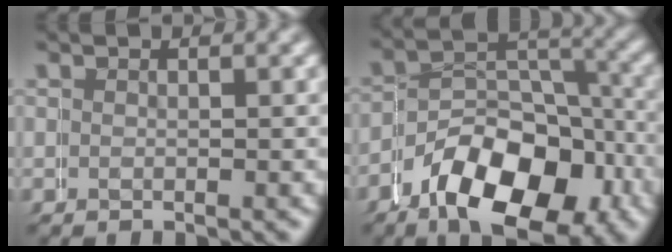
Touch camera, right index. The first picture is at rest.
{"total": 11.2, "force": [-5.3, 6.7, 7.3], "torque": [-0.106, -0.034, -0.075]}